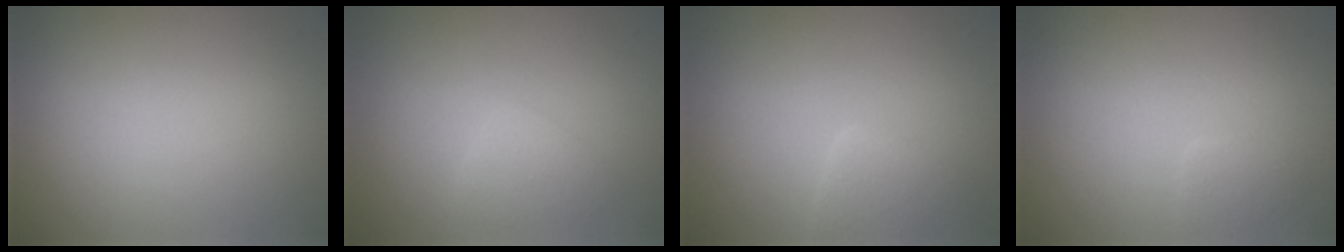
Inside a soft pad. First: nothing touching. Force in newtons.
{"total": 1.6, "press": 1.6, "slide": 0.1}
{"total": 2.2, "press": 2.2, "slide": 0.1}
{"total": 1.0, "press": 1.0, "slide": 0.0}